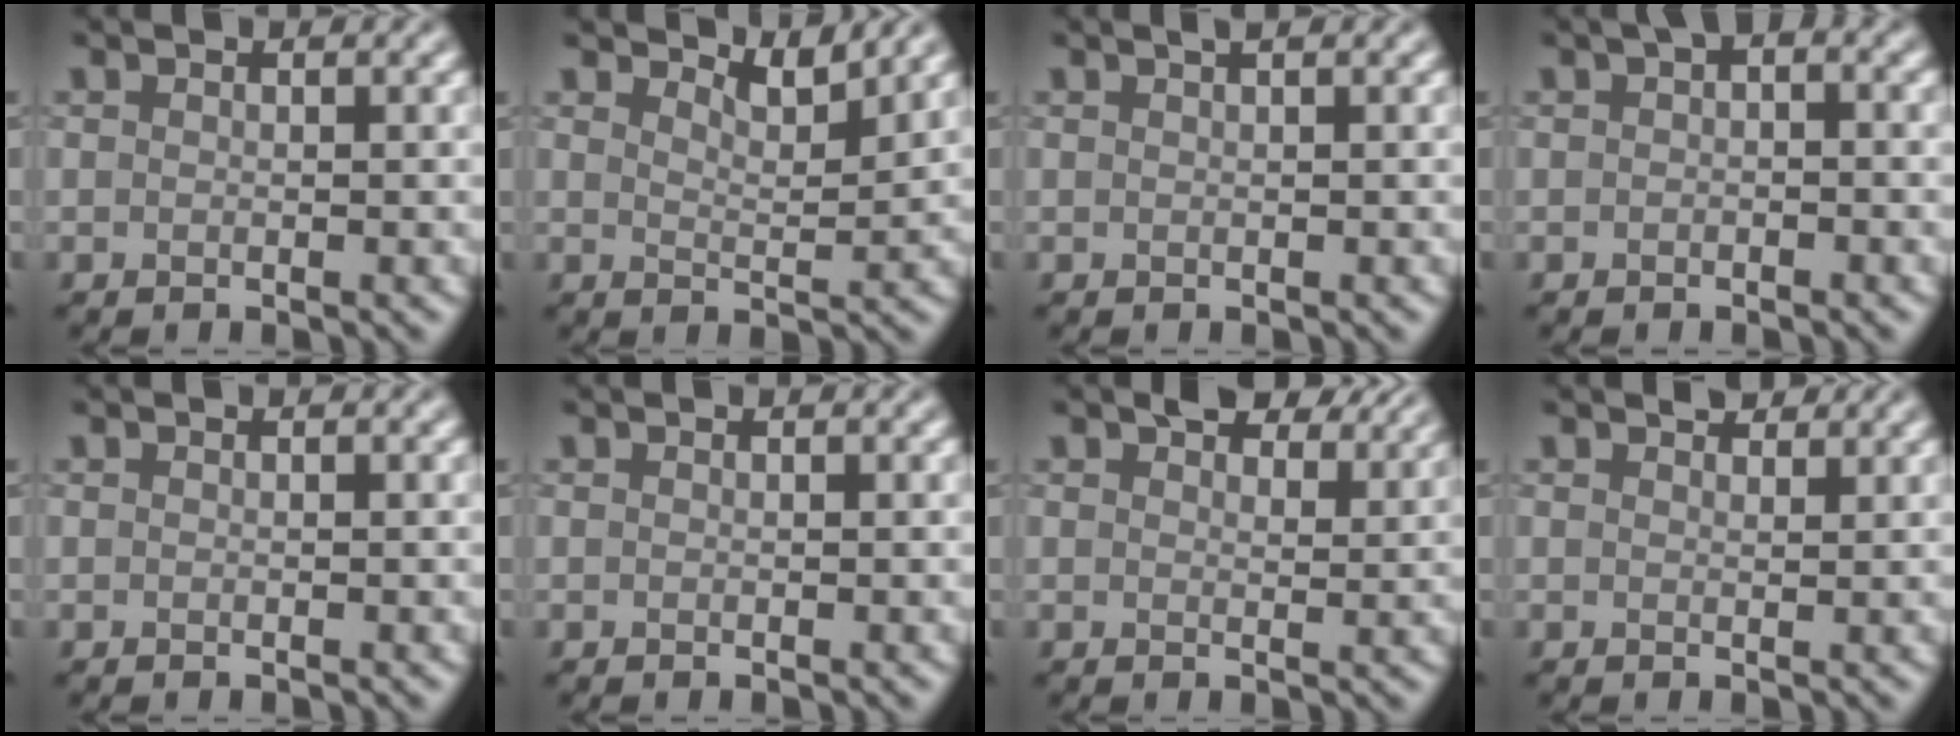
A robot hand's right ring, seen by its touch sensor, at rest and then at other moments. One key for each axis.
{"total": 2.5, "fx": 2.4, "fy": 0.3, "fz": 0.8, "tx": -0.016, "ty": -0.006, "tz": 0.034}
{"total": 0.7, "fx": 0.5, "fy": 0.2, "fz": 0.5, "tx": -0.005, "ty": 0.003, "tz": 0.007}
{"total": 1.4, "fx": 0.2, "fy": 0.8, "fz": 1.2, "tx": -0.015, "ty": 0.006, "tz": 0.001}
{"total": 0.0}
{"total": 0.0}
{"total": 4.5, "fx": 3.5, "fy": 1.9, "fz": 2.2, "tx": -0.033, "ty": 0.003, "tz": 0.048}
{"total": 1.5, "fx": 1.3, "fy": 0.5, "fz": 0.5, "tx": -0.009, "ty": -0.001, "tz": 0.023}